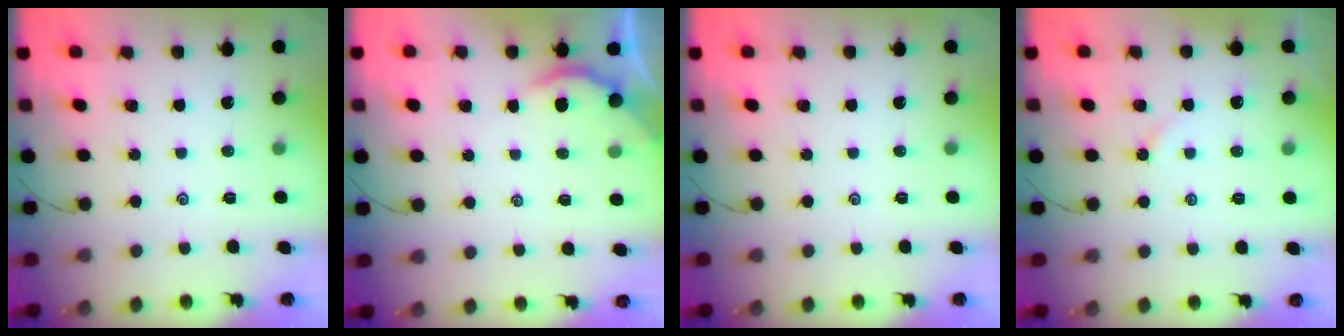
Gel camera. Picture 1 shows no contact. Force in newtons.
{"total": 2.1, "press": 2.0, "slide": 0.4}
{"total": 0.0}
{"total": 2.7, "press": 2.7, "slide": 0.5}